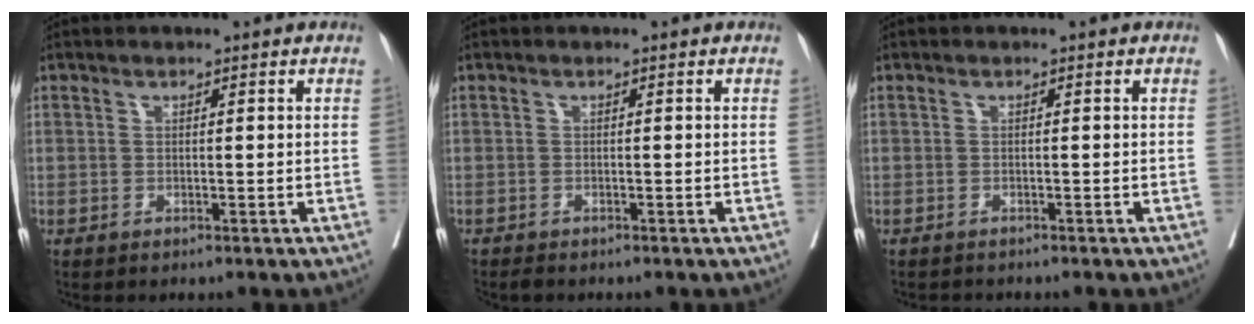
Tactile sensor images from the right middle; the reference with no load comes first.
{"total": 0.9, "force": [-0.9, 0.2, 0.2], "torque": [-0.010, -0.003, -0.016]}
{"total": 1.2, "force": [-1.2, 0.2, 0.1], "torque": [-0.011, -0.007, -0.019]}